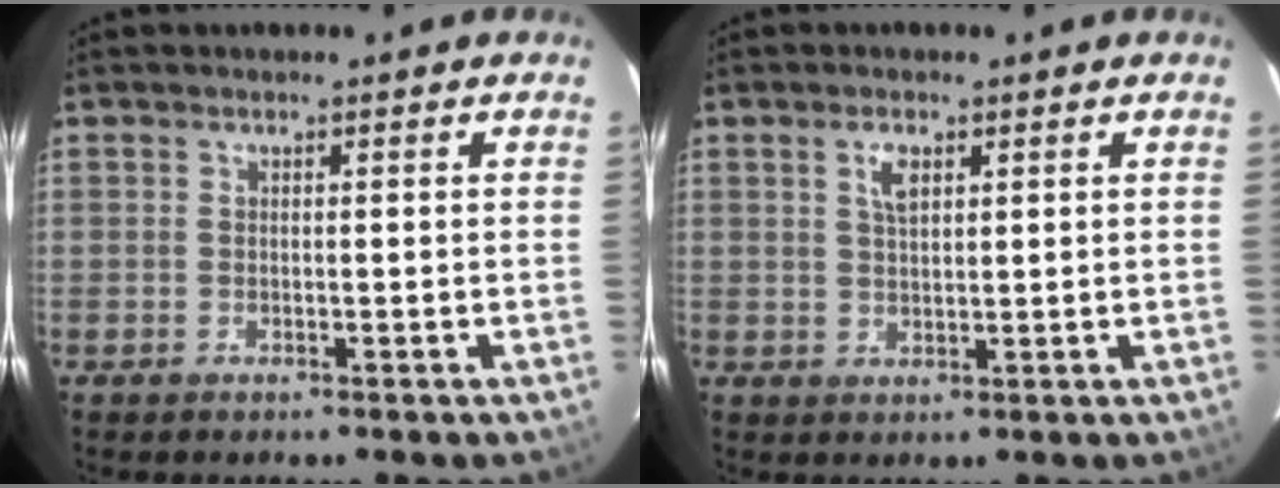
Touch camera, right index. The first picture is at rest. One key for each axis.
{"total": 3.1, "fx": 1.4, "fy": 1.5, "fz": 2.4, "tx": -0.044, "ty": 0.005, "tz": 0.027}